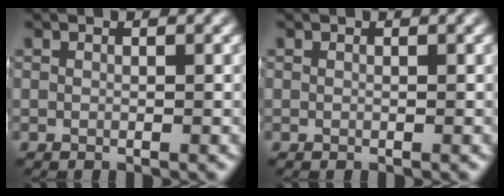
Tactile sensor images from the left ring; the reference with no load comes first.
{"total": 0.0}